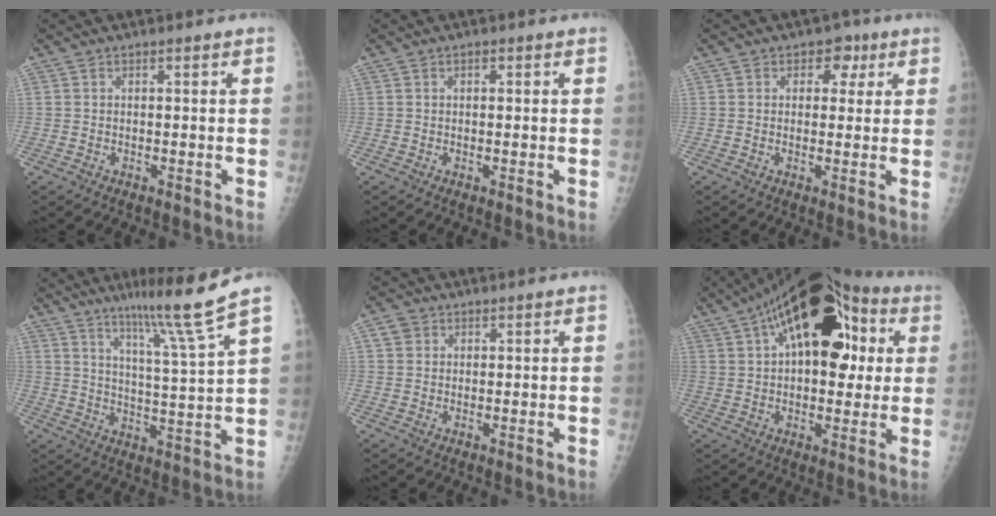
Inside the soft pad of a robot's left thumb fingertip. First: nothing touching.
{"total": 0.8, "force": [0.2, 0.5, 0.5], "torque": [-0.003, 0.002, 0.002]}
{"total": 4.6, "force": [1.8, 3.7, 2.2], "torque": [0.009, 0.000, 0.017]}
{"total": 11.2, "force": [8.1, -2.0, 7.5], "torque": [-0.117, -0.068, 0.137]}
{"total": 2.2, "force": [1.0, 1.9, 0.5], "torque": [0.006, 0.001, 0.012]}
{"total": 22.8, "force": [6.5, 12.3, 18.1], "torque": [-0.246, 0.033, 0.091]}